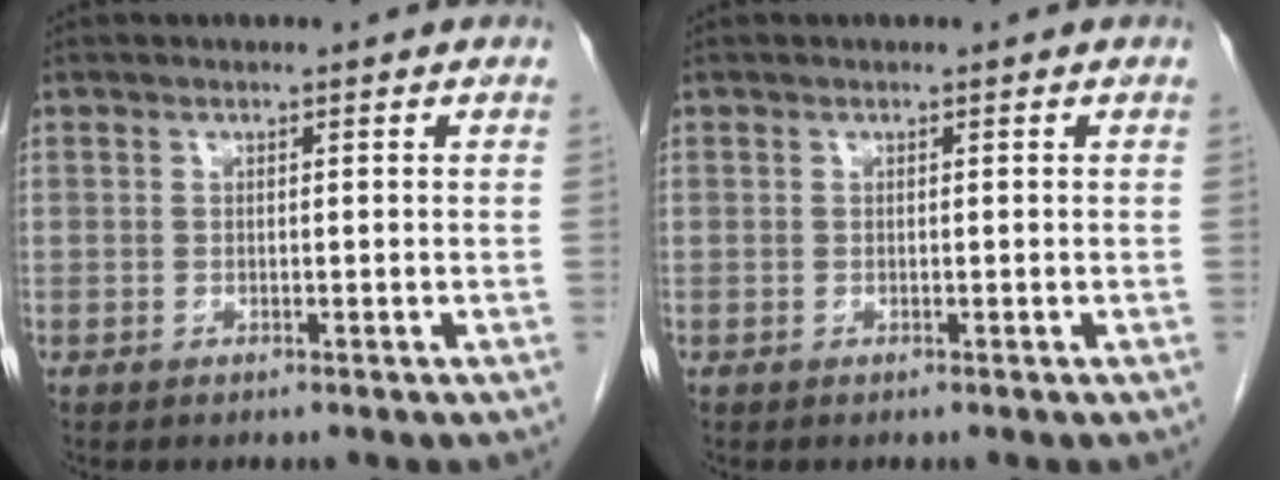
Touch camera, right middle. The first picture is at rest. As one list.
[{"total": 0.0}]